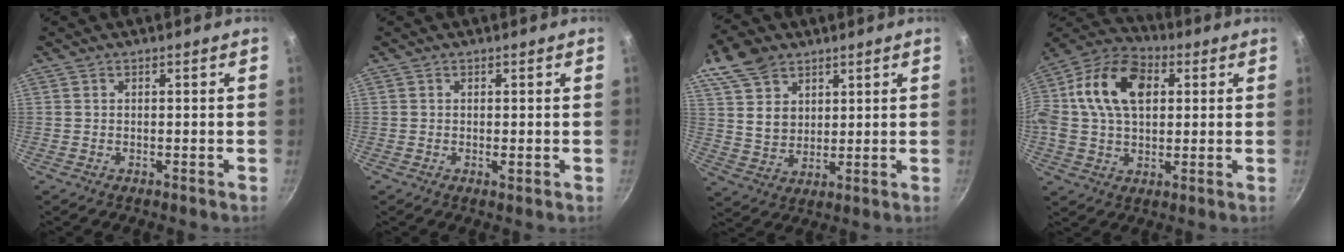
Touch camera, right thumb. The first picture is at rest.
{"total": 0.8, "force": [-0.1, 0.3, 0.7], "torque": [-0.012, -0.002, -0.001]}
{"total": 11.8, "force": [6.6, 8.2, 5.3], "torque": [-0.073, -0.020, 0.127]}
{"total": 17.0, "force": [3.7, 11.4, 12.2], "torque": [-0.208, 0.022, 0.045]}